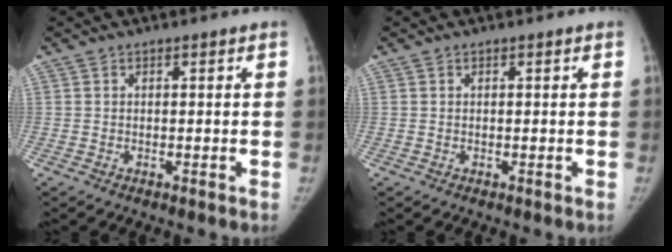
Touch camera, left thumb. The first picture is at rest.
{"total": 0.0}